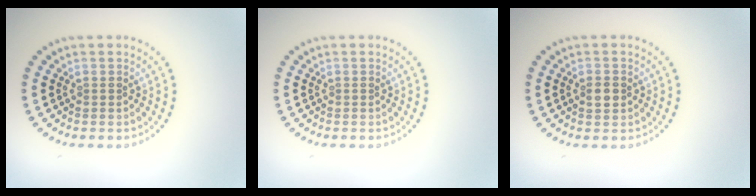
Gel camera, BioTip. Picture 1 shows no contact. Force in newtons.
{"total": 0.0}
{"total": 1.5, "press": 1.4, "slide": 0.2}